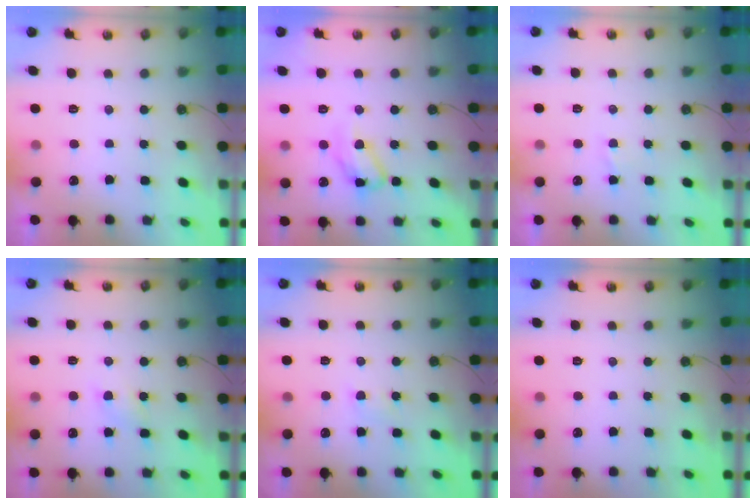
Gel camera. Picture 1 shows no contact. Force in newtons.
{"total": 10.7, "press": 10.7, "slide": 0.1}
{"total": 1.6, "press": 1.6, "slide": 0.2}
{"total": 4.8, "press": 4.8, "slide": 0.6}
{"total": 2.8, "press": 2.7, "slide": 0.5}
{"total": 0.0}